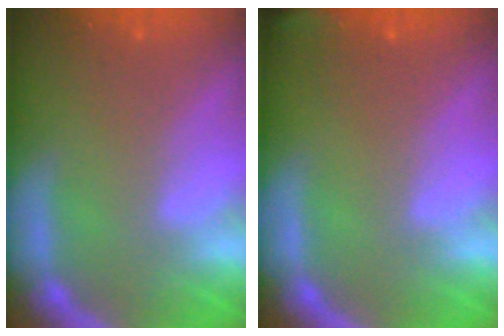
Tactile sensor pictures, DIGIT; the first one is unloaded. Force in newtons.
{"total": 1.9}